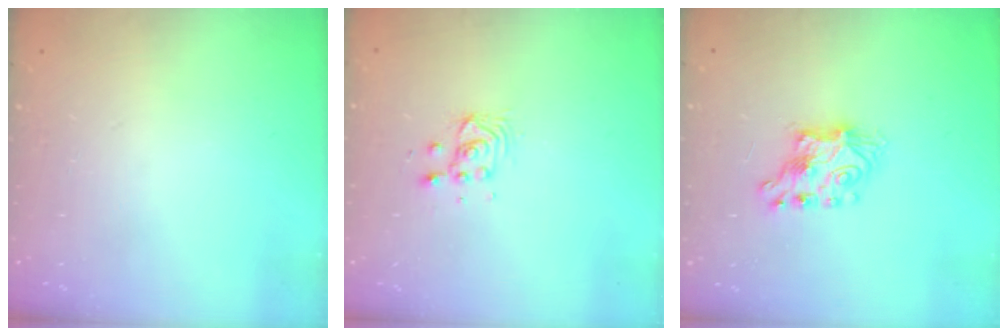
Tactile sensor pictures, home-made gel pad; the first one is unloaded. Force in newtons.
{"total": 3.4, "press": 3.4, "slide": 0.4}
{"total": 7.2, "press": 7.2, "slide": 0.4}